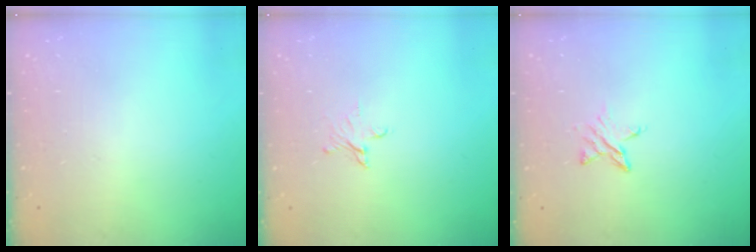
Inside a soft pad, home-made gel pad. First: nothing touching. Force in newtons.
{"total": 2.9, "press": 2.9, "slide": 0.3}
{"total": 4.7, "press": 4.7, "slide": 0.5}